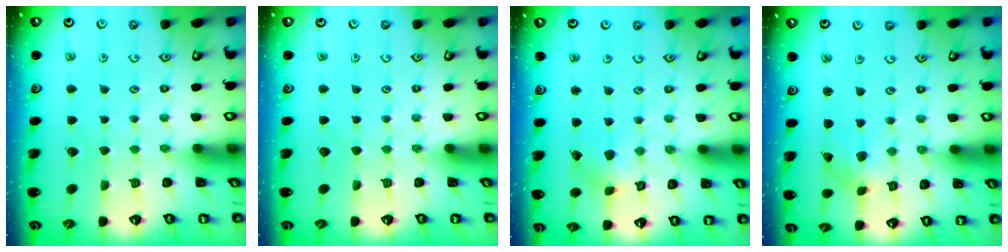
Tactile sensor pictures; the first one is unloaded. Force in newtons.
{"total": 0.0}
{"total": 4.5, "press": 4.5, "slide": 0.4}
{"total": 0.7, "press": 0.7, "slide": 0.1}